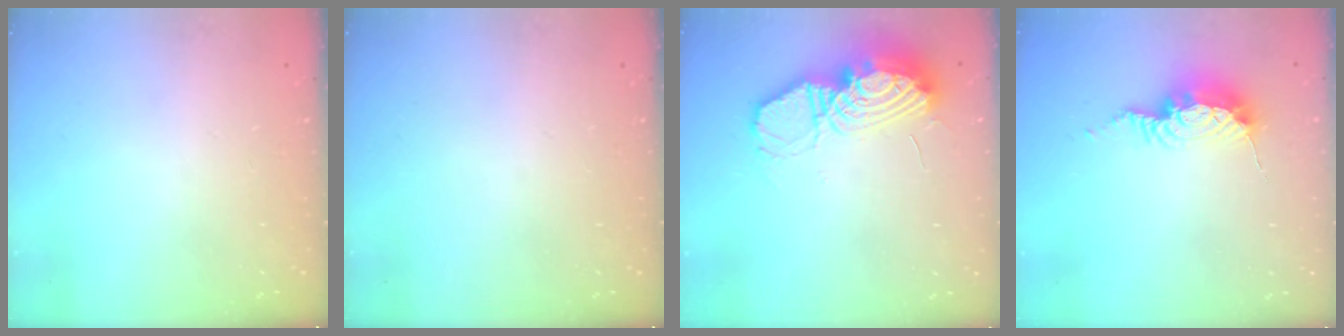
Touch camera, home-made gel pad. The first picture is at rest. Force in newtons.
{"total": 0.0}
{"total": 17.5, "press": 17.4, "slide": 1.7}
{"total": 9.2, "press": 9.2, "slide": 0.3}